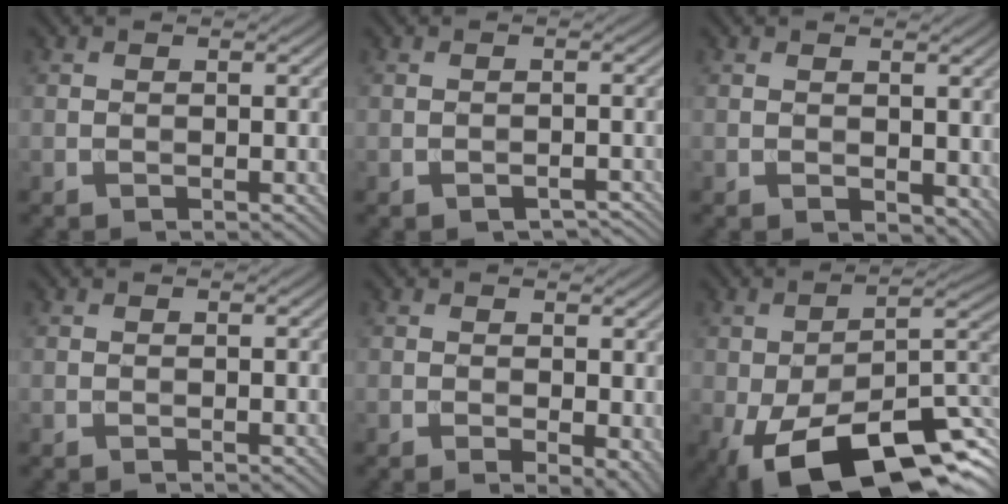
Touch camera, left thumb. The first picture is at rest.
{"total": 1.7, "force": [-1.3, 0.8, 0.9], "torque": [-0.013, 0.000, -0.014]}
{"total": 2.4, "force": [0.8, 1.6, 1.6], "torque": [-0.030, -0.008, 0.020]}
{"total": 0.0}
{"total": 3.1, "force": [-0.4, 1.4, 2.8], "torque": [-0.035, -0.006, -0.004]}
{"total": 19.0, "force": [-9.5, 8.6, 14.1], "torque": [-0.221, -0.031, -0.149]}